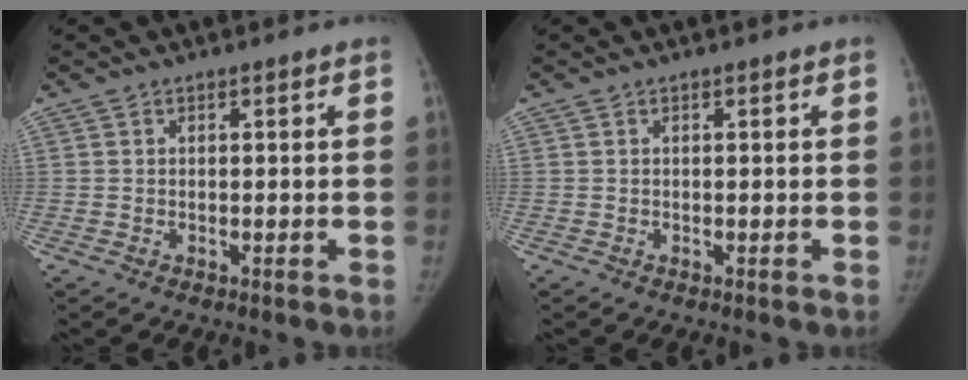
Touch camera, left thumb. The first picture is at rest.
{"total": 0.0}